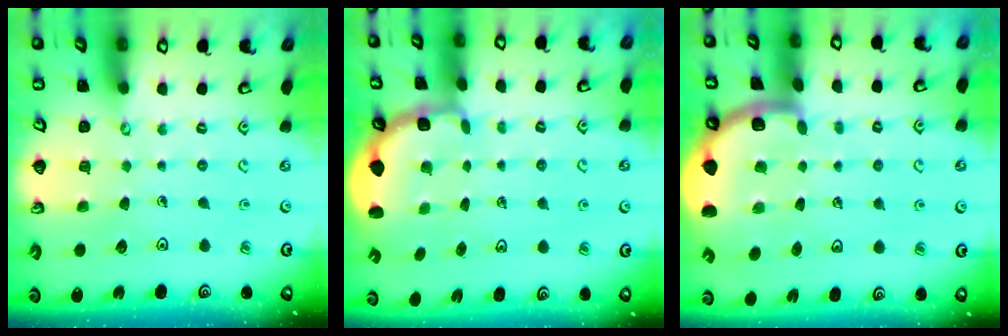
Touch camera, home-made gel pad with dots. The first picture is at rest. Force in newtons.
{"total": 3.0, "press": 2.0, "slide": 2.2}
{"total": 6.2, "press": 5.9, "slide": 1.9}